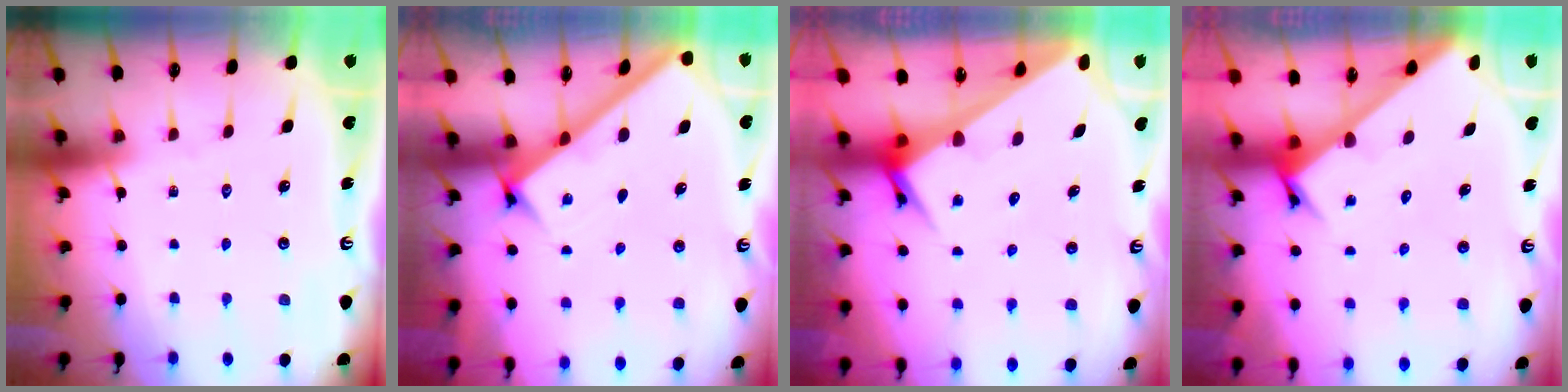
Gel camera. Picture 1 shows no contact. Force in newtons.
{"total": 2.6, "press": 2.6, "slide": 0.3}
{"total": 5.4, "press": 5.4, "slide": 0.5}
{"total": 3.4, "press": 3.4, "slide": 0.2}